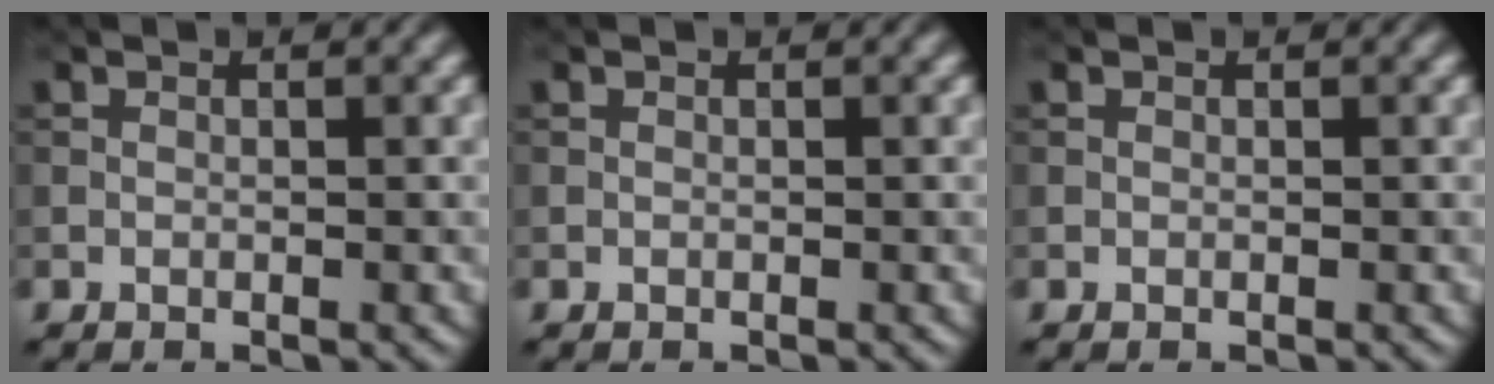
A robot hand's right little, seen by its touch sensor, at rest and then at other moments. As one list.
[{"total": 0.0}, {"total": 0.0}]